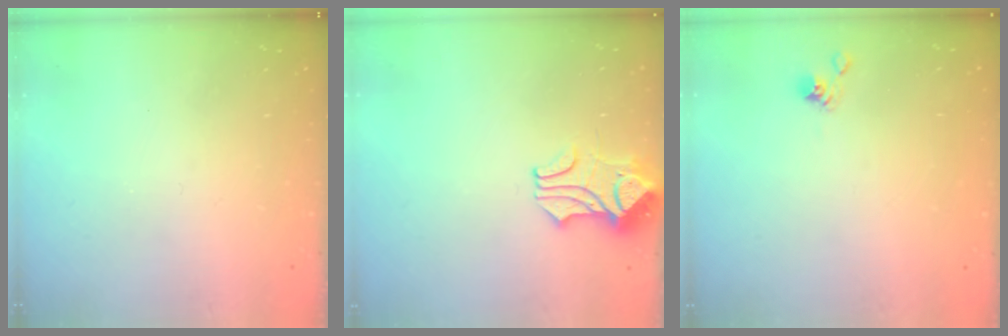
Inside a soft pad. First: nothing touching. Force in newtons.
{"total": 1.7, "press": 1.3, "slide": 1.2}
{"total": 4.8, "press": 4.8, "slide": 0.4}